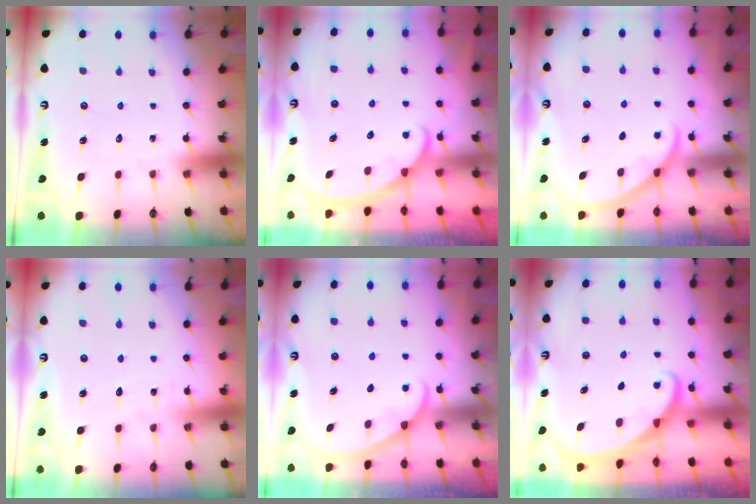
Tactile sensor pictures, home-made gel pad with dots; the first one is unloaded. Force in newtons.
{"total": 2.9, "press": 2.9, "slide": 0.2}
{"total": 2.5, "press": 2.5, "slide": 0.2}
{"total": 2.7, "press": 2.7, "slide": 0.3}
{"total": 2.2, "press": 2.2, "slide": 0.2}
{"total": 1.6, "press": 1.6, "slide": 0.1}